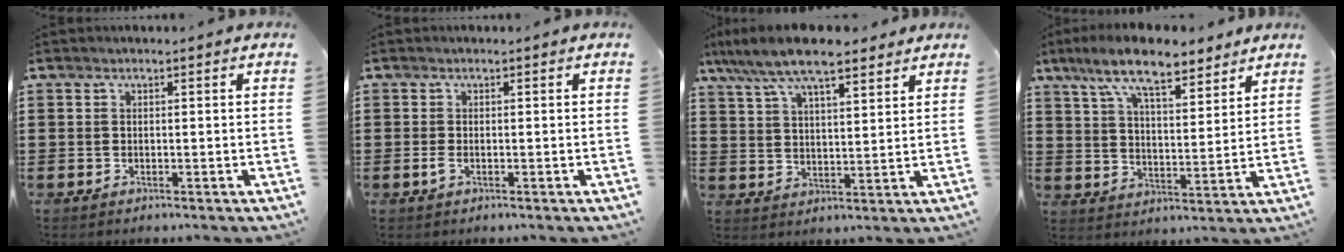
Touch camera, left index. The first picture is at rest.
{"total": 1.4, "force": [-0.4, 0.6, 1.2], "torque": [-0.031, -0.005, -0.009]}
{"total": 8.8, "force": [7.2, 2.1, 4.6], "torque": [-0.112, -0.014, 0.131]}
{"total": 10.4, "force": [8.4, 2.4, 5.5], "torque": [-0.133, -0.020, 0.153]}